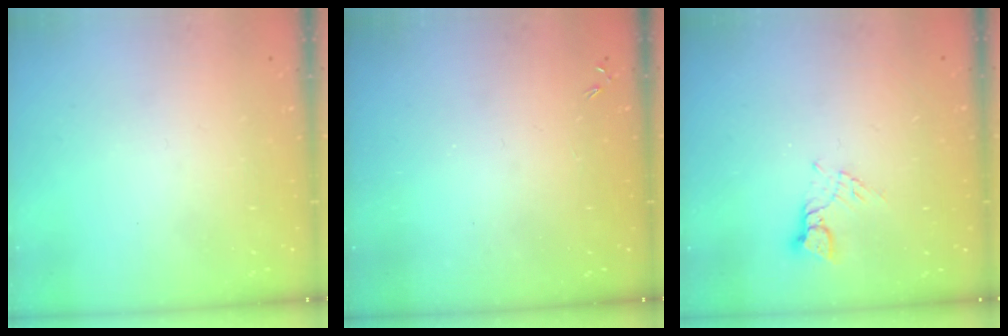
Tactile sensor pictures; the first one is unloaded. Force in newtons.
{"total": 0.0}
{"total": 2.6, "press": 2.6, "slide": 0.3}